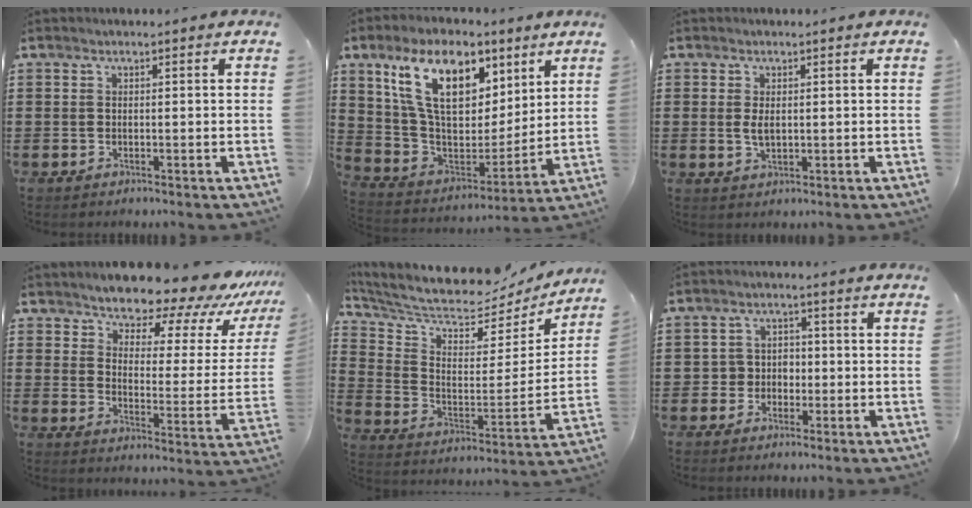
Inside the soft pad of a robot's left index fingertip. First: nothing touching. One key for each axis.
{"total": 15.2, "fx": 8.6, "fy": 8.0, "fz": 9.7, "tx": -0.212, "ty": -0.013, "tz": 0.157}
{"total": 2.3, "fx": 0.2, "fy": 1.2, "fz": 2.0, "tx": -0.049, "ty": 0.002, "tz": 0.000}
{"total": 8.5, "fx": 7.9, "fy": 1.9, "fz": 2.5, "tx": -0.065, "ty": -0.068, "tz": 0.135}
{"total": 6.4, "fx": 6.1, "fy": 1.3, "fz": 1.4, "tx": -0.063, "ty": -0.059, "tz": 0.102}
{"total": 3.4, "fx": -0.9, "fy": 3.1, "fz": 0.9, "tx": -0.031, "ty": 0.007, "tz": -0.023}